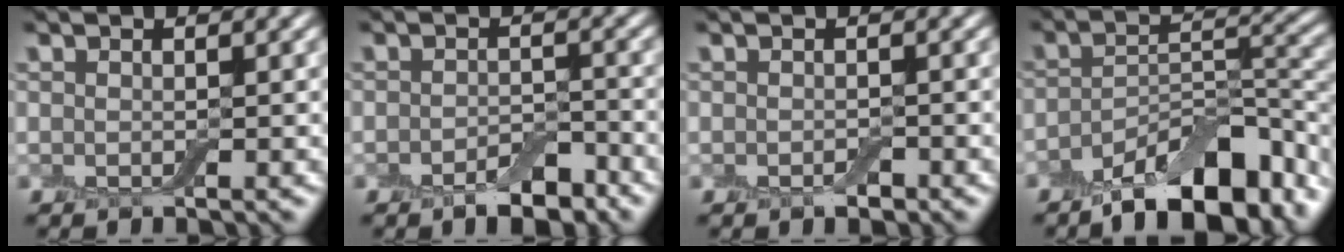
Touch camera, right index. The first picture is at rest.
{"total": 3.2, "force": [-2.1, 1.4, 2.0], "torque": [-0.028, 0.003, -0.035]}
{"total": 0.8, "force": [-0.5, 0.5, 0.6], "torque": [-0.008, -0.001, -0.006]}
{"total": 10.5, "force": [-7.0, 3.9, 6.7], "torque": [-0.097, -0.002, -0.116]}